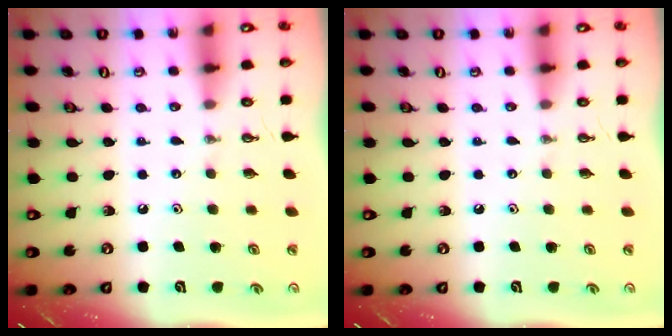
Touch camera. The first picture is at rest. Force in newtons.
{"total": 0.0}